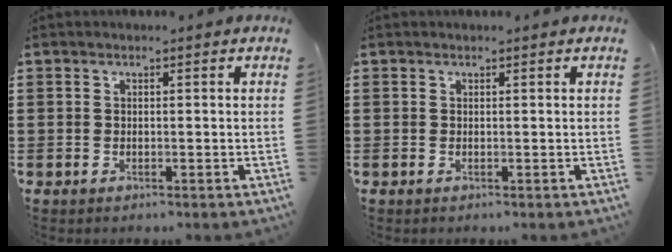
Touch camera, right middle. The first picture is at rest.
{"total": 0.0}